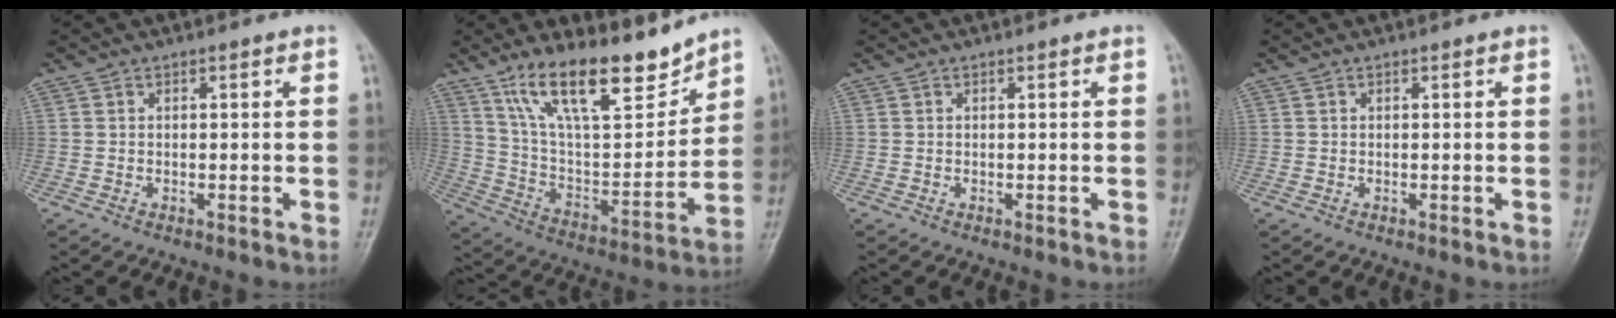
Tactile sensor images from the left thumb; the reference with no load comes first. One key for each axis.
{"total": 18.9, "fx": 13.9, "fy": 6.1, "fz": 11.3, "tx": -0.152, "ty": -0.078, "tz": 0.251}
{"total": 0.0}
{"total": 0.0}